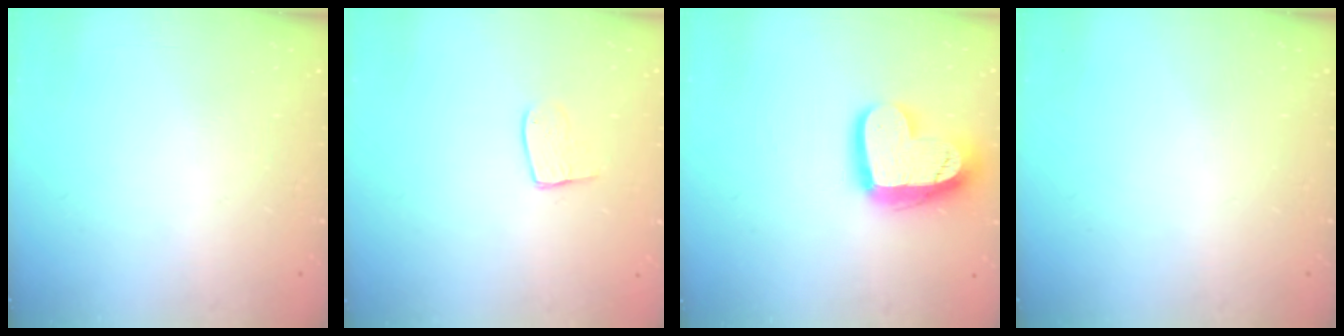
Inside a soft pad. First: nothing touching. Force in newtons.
{"total": 7.9, "press": 7.9, "slide": 0.4}
{"total": 18.3, "press": 18.2, "slide": 1.6}
{"total": 0.0}